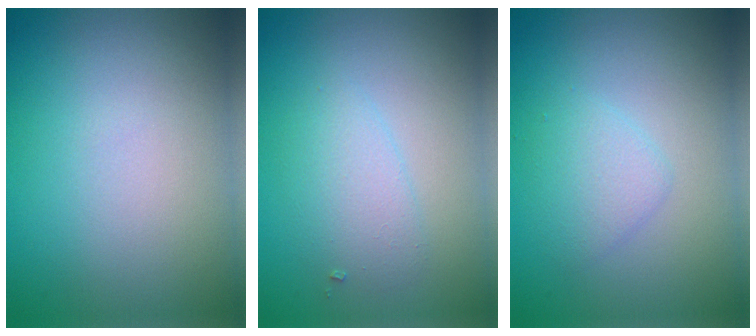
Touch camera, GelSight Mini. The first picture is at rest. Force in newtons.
{"total": 2.2, "press": 2.2, "slide": 0.1}
{"total": 1.9, "press": 1.9, "slide": 0.2}